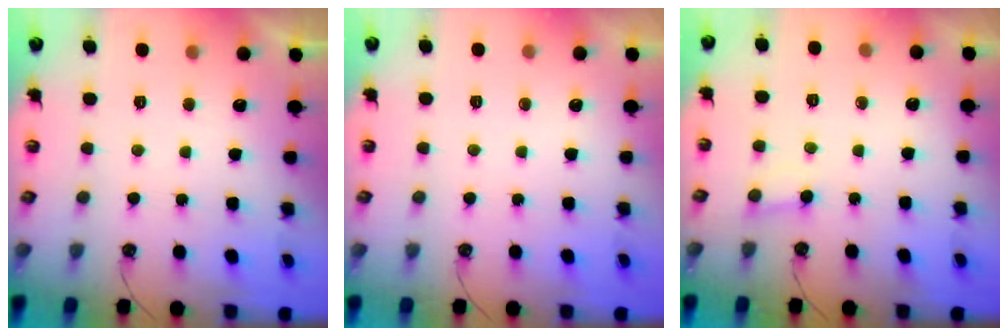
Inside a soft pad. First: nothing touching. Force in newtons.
{"total": 0.0}
{"total": 2.6, "press": 2.6, "slide": 0.1}